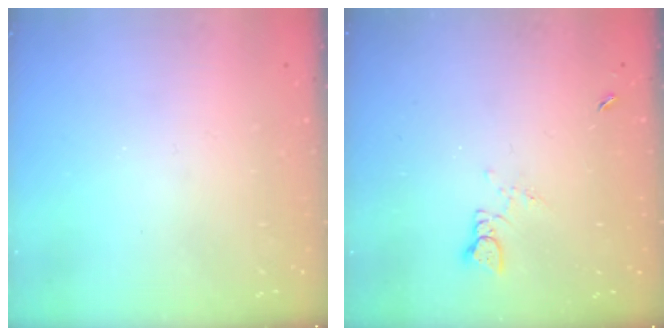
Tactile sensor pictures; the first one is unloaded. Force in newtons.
{"total": 1.0, "press": 1.0, "slide": 0.1}